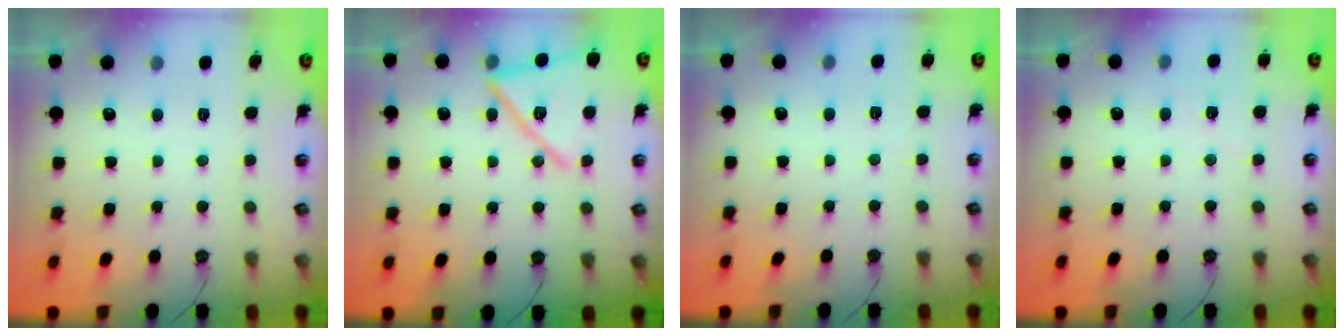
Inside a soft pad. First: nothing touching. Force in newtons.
{"total": 17.5, "press": 16.4, "slide": 6.1}
{"total": 2.1, "press": 1.8, "slide": 1.2}
{"total": 4.2, "press": 3.4, "slide": 2.4}